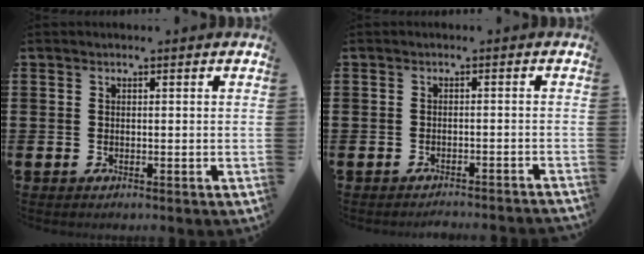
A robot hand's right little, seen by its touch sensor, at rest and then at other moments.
{"total": 1.2, "force": [-1.2, -0.2, 0.0], "torque": [0.000, 0.005, -0.026]}